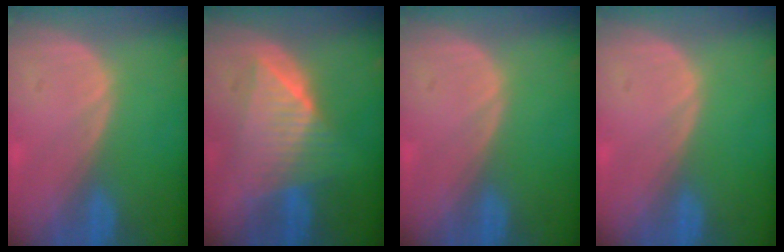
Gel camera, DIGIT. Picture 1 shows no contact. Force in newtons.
{"total": 7.7, "press": 7.7, "slide": 0.3}
{"total": 0.0}
{"total": 0.0}